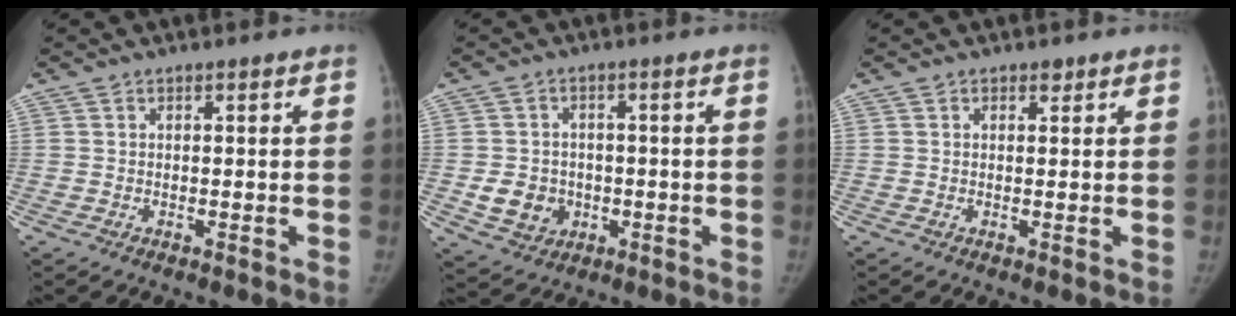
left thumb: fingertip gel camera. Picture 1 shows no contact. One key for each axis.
{"total": 6.8, "fx": -1.4, "fy": 6.1, "fz": 2.8, "tx": -0.024, "ty": 0.009, "tz": -0.013}
{"total": 0.9, "fx": 0.6, "fy": 0.5, "fz": 0.3, "tx": -0.001, "ty": -0.004, "tz": 0.008}